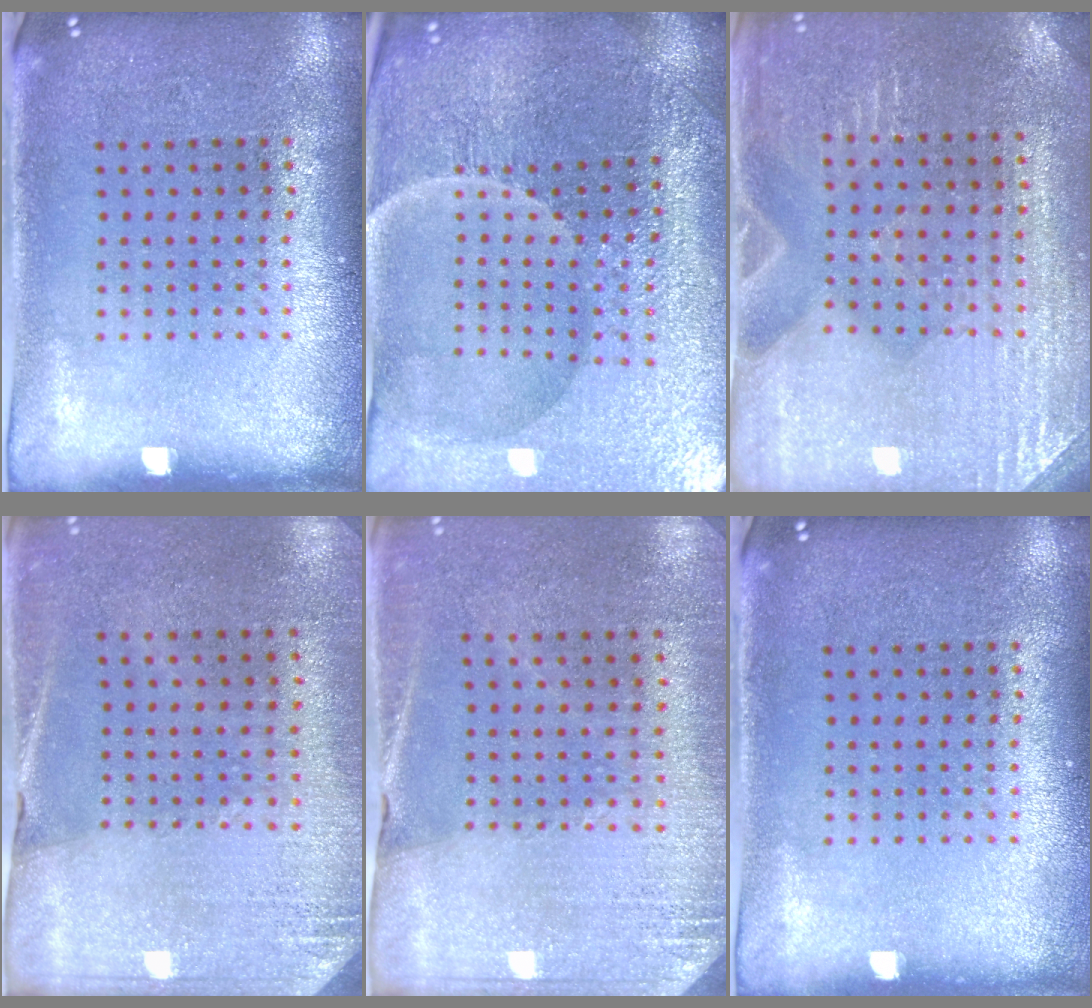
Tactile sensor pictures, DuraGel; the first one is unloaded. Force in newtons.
{"total": 4.9, "press": 4.7, "slide": 1.3}
{"total": 3.1, "press": 3.1, "slide": 0.3}
{"total": 2.6, "press": 2.4, "slide": 1.0}
{"total": 2.6, "press": 2.5, "slide": 0.8}
{"total": 0.0}